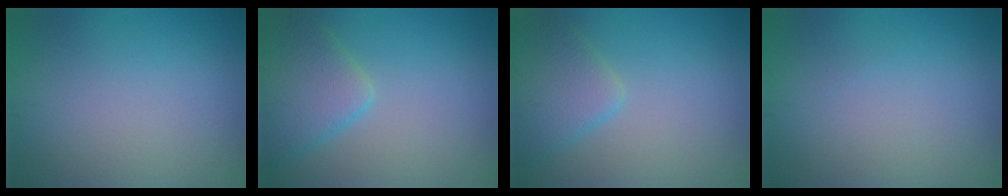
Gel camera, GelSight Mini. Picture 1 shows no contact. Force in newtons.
{"total": 5.3, "press": 5.3, "slide": 0.2}
{"total": 3.9, "press": 3.9, "slide": 0.2}
{"total": 0.0}